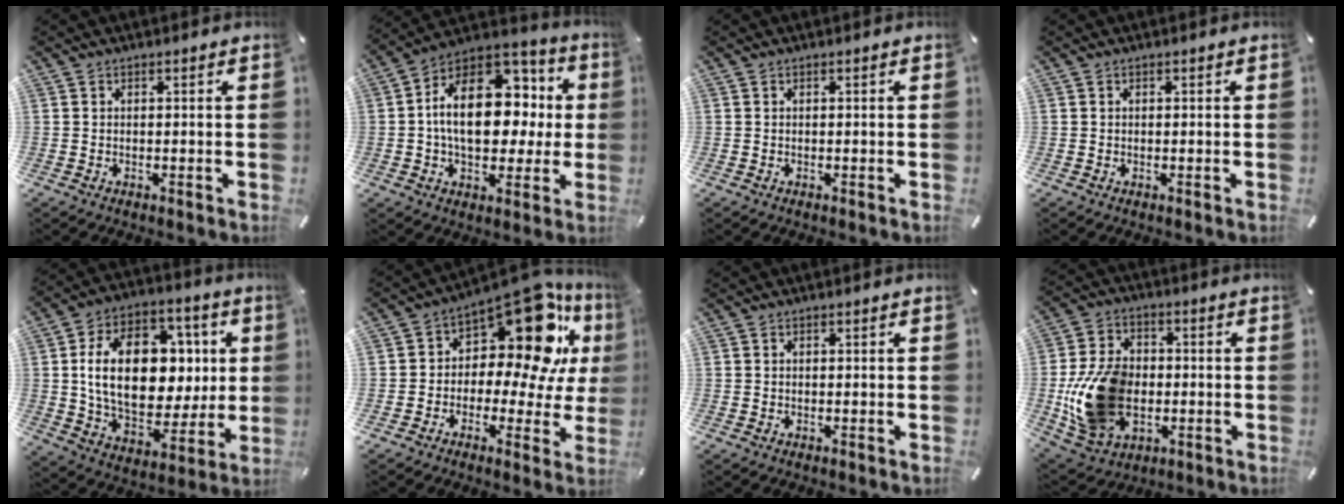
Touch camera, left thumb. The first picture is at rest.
{"total": 21.8, "force": [2.1, 14.5, 16.1], "torque": [-0.263, -0.001, 0.042]}
{"total": 0.0}
{"total": 0.0}
{"total": 21.5, "force": [2.7, 14.8, 15.4], "torque": [-0.280, -0.003, 0.047]}
{"total": 17.8, "force": [8.6, 9.4, 12.5], "torque": [-0.182, -0.071, 0.143]}
{"total": 0.0}
{"total": 17.2, "force": [-2.4, 12.8, 11.3], "torque": [-0.239, 0.011, -0.041]}